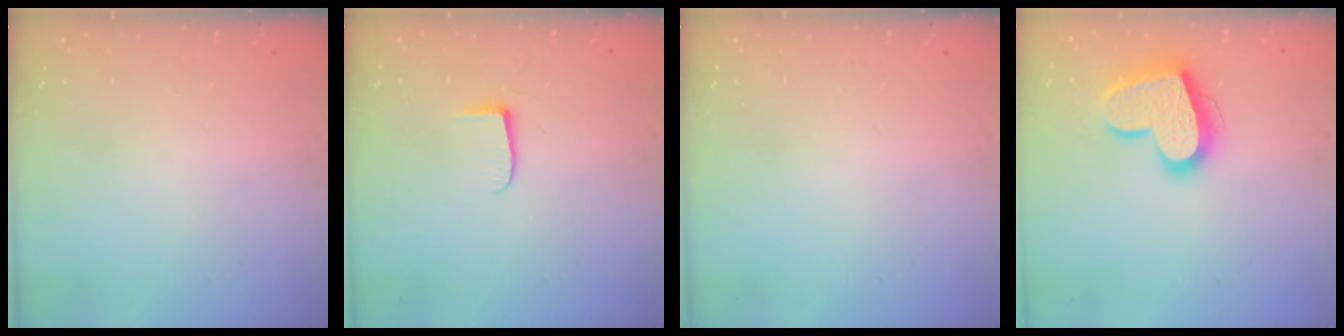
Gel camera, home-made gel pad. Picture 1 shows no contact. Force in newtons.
{"total": 5.3, "press": 5.2, "slide": 0.7}
{"total": 0.0}
{"total": 19.3, "press": 19.2, "slide": 1.5}